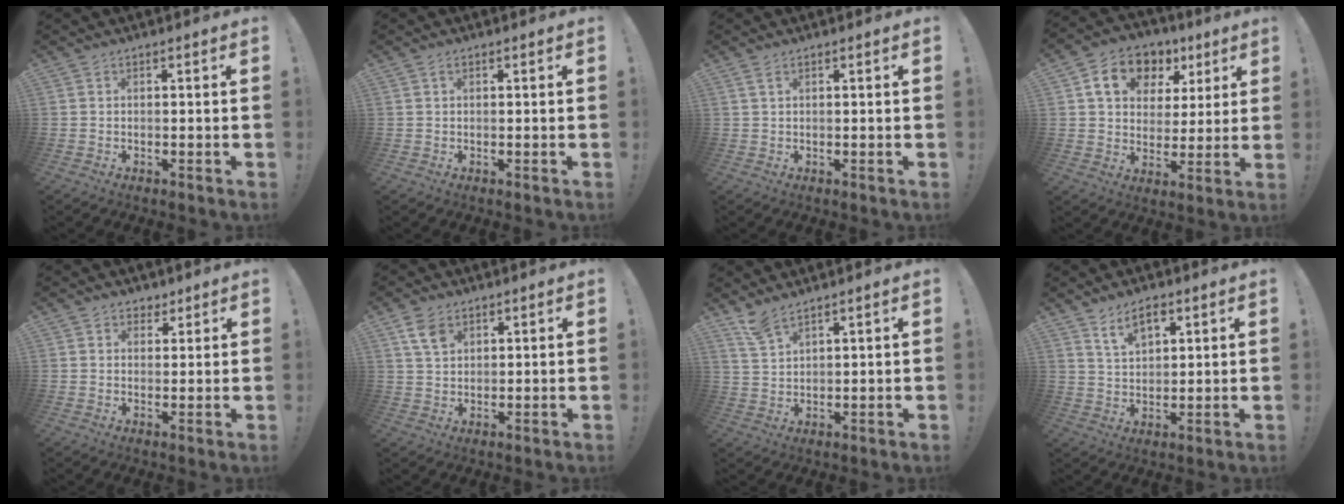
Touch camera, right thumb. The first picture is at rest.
{"total": 0.8, "force": [0.3, 0.6, 0.6], "torque": [-0.010, 0.002, 0.004]}
{"total": 1.8, "force": [0.9, 0.7, 1.4], "torque": [-0.036, 0.005, 0.018]}
{"total": 13.4, "force": [6.2, 10.0, 6.2], "torque": [-0.093, -0.020, 0.118]}
{"total": 3.8, "force": [2.3, 3.0, 0.7], "torque": [0.005, -0.013, 0.039]}
{"total": 6.3, "force": [3.3, 4.1, 3.5], "torque": [-0.059, -0.009, 0.065]}
{"total": 5.3, "force": [4.4, 1.1, 2.7], "torque": [-0.049, -0.023, 0.081]}
{"total": 7.8, "force": [4.9, 4.0, 4.7], "torque": [-0.087, -0.011, 0.090]}